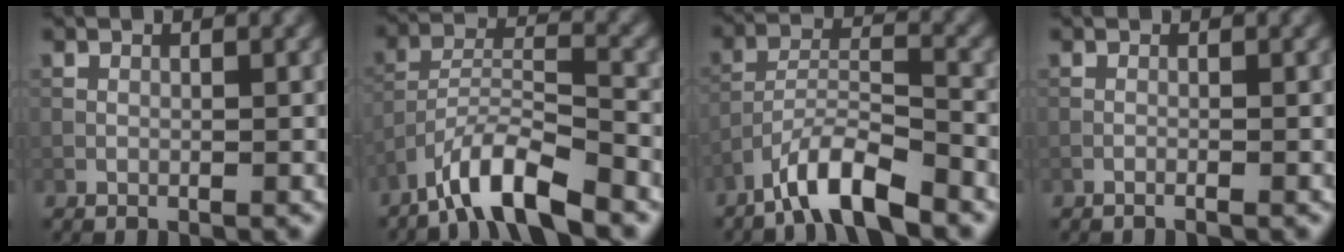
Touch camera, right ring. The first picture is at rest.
{"total": 6.9, "force": [-5.3, 1.3, 4.2], "torque": [-0.075, 0.004, -0.100]}
{"total": 6.1, "force": [-4.7, 1.1, 3.7], "torque": [-0.066, 0.004, -0.089]}
{"total": 0.6, "force": [-0.5, 0.1, 0.3], "torque": [-0.004, 0.003, -0.013]}